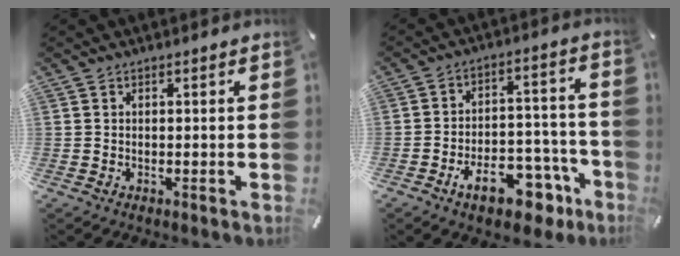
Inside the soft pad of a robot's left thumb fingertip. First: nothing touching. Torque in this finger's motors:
{"motor_torque": [0.35, 3.43, 0.44, 0.63, 0.08]}